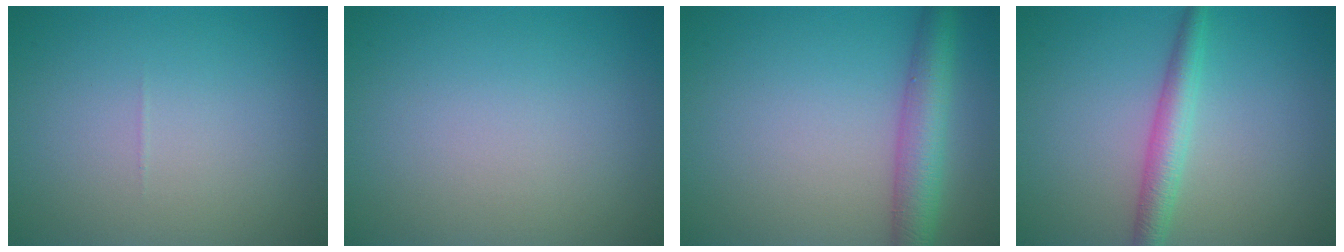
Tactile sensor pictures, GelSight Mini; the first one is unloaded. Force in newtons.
{"total": 0.0}
{"total": 4.7, "press": 4.6, "slide": 0.2}
{"total": 2.9, "press": 2.9, "slide": 0.0}